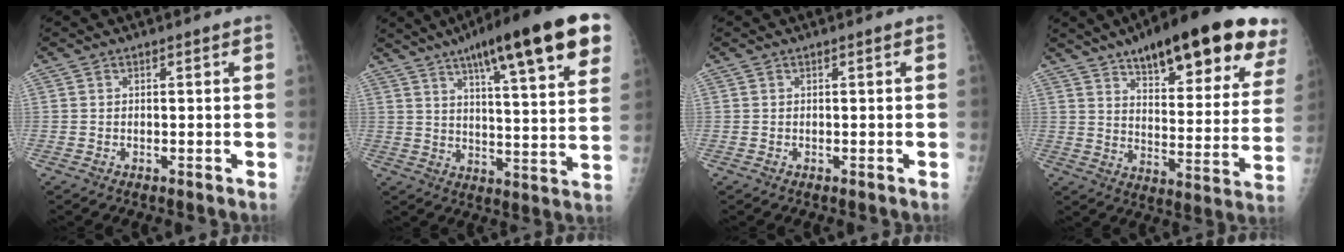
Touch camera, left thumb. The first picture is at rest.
{"total": 25.2, "force": [14.0, 4.9, 20.4], "torque": [-0.288, -0.024, 0.198]}
{"total": 0.0}
{"total": 28.2, "force": [17.8, 8.6, 20.1], "torque": [-0.244, -0.049, 0.242]}